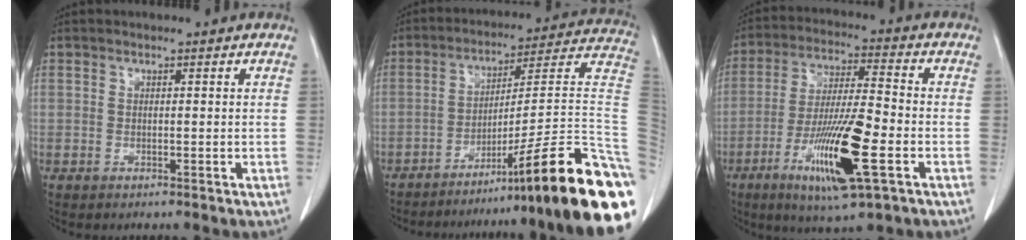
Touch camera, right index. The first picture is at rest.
{"total": 26.6, "force": [-15.4, -0.3, 21.7], "torque": [-0.180, 0.025, -0.232]}
{"total": 15.1, "force": [-5.8, 1.4, 13.8], "torque": [-0.263, -0.022, -0.100]}